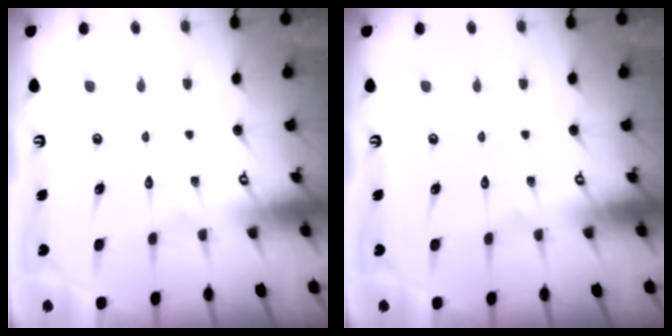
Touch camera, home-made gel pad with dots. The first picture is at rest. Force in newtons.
{"total": 0.0}